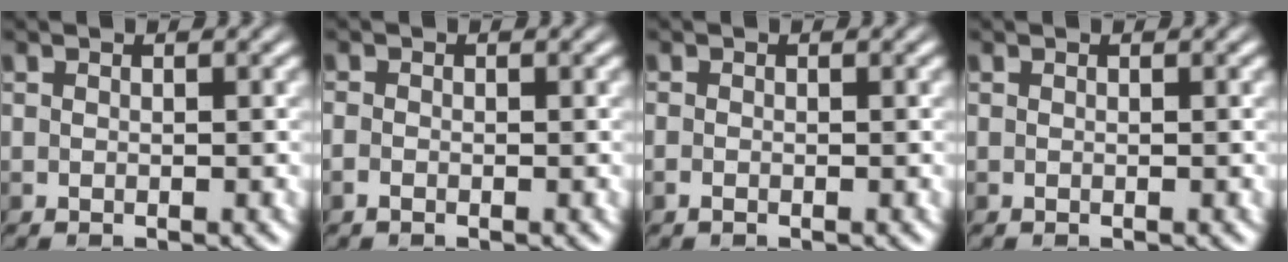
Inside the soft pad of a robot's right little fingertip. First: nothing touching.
{"total": 1.1, "force": [-0.7, 0.6, 0.6], "torque": [-0.015, -0.001, -0.017]}
{"total": 0.8, "force": [-0.6, 0.4, 0.4], "torque": [-0.009, -0.001, -0.013]}
{"total": 0.0}